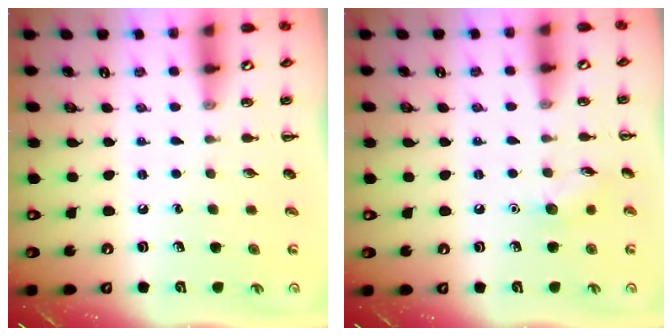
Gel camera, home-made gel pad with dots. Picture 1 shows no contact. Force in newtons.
{"total": 5.9, "press": 5.7, "slide": 1.6}